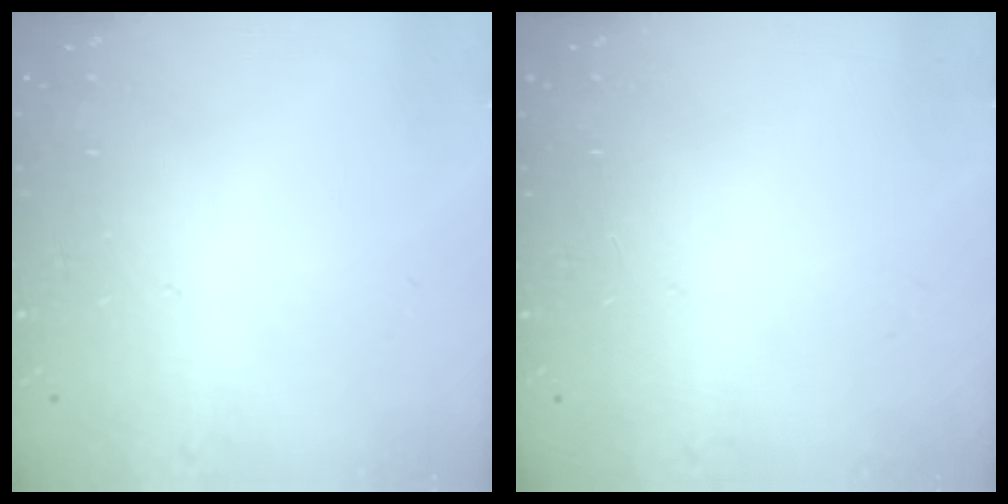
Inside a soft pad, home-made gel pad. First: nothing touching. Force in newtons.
{"total": 0.0}